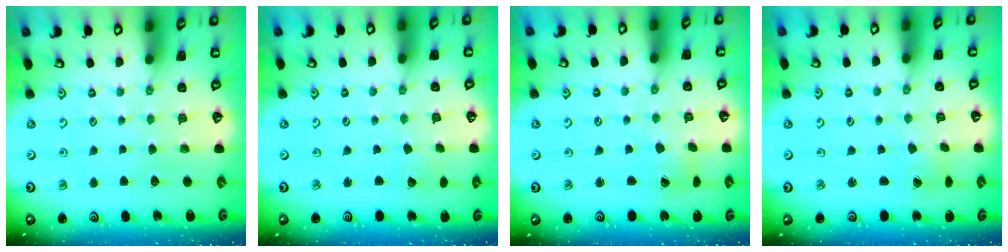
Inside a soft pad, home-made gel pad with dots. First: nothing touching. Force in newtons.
{"total": 1.4, "press": 1.4, "slide": 0.1}
{"total": 2.9, "press": 2.8, "slide": 0.4}
{"total": 1.5, "press": 1.5, "slide": 0.1}